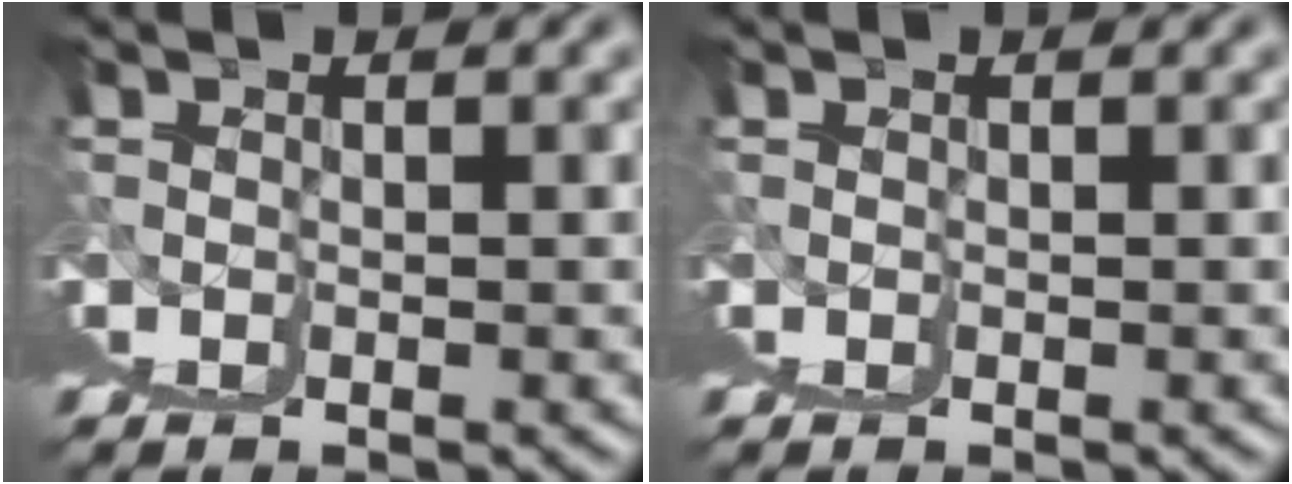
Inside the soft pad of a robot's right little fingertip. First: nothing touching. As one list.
[{"total": 0.0}]